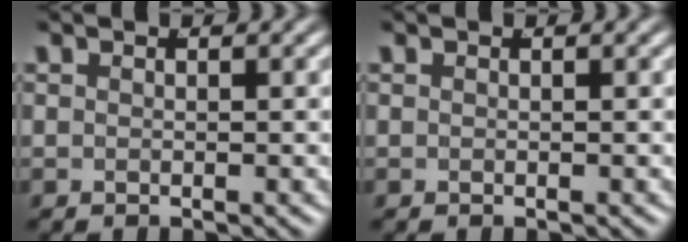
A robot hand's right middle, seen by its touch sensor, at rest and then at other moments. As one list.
[{"total": 0.0}]